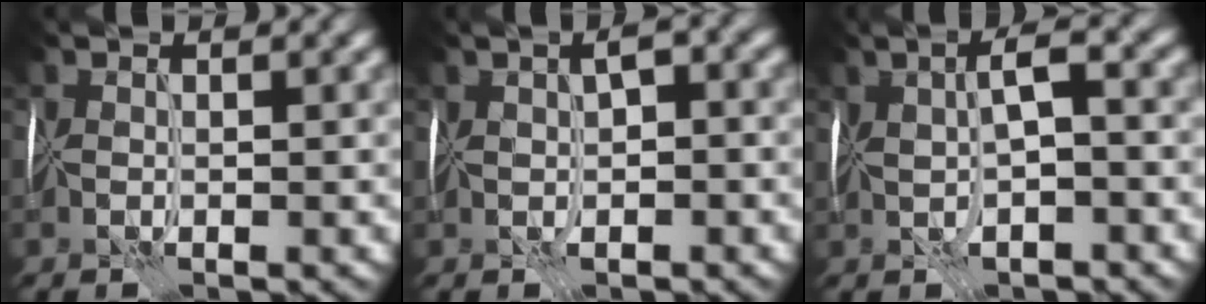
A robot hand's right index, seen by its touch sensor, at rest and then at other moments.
{"total": 3.0, "force": [0.3, 1.8, 2.4], "torque": [-0.022, 0.015, 0.004]}
{"total": 3.9, "force": [0.9, 1.2, 3.6], "torque": [-0.068, 0.008, 0.013]}